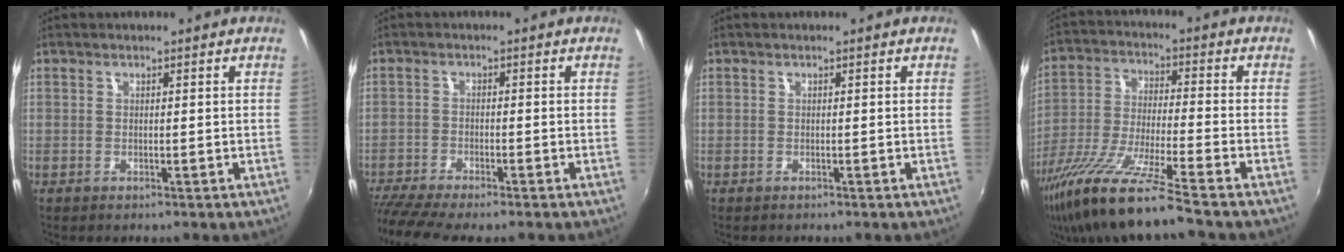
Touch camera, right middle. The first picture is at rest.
{"total": 8.0, "force": [-7.0, 0.2, 3.8], "torque": [-0.101, -0.035, -0.120]}
{"total": 0.0}
{"total": 15.2, "force": [-11.7, -0.6, 9.7], "torque": [-0.193, -0.037, -0.217]}